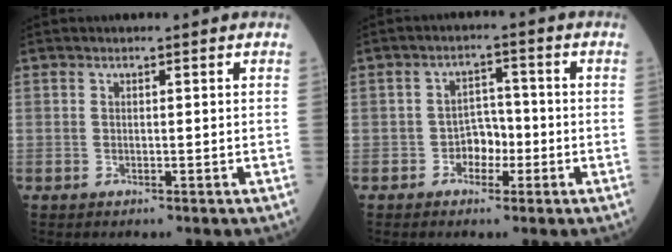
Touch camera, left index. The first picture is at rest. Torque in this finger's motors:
{"motor_torque": [0.14, -0.06, 0.05, 0.00]}